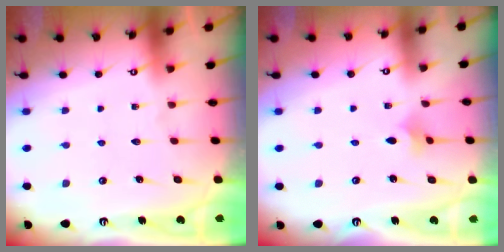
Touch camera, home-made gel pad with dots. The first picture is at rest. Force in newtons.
{"total": 1.6, "press": 1.5, "slide": 0.4}